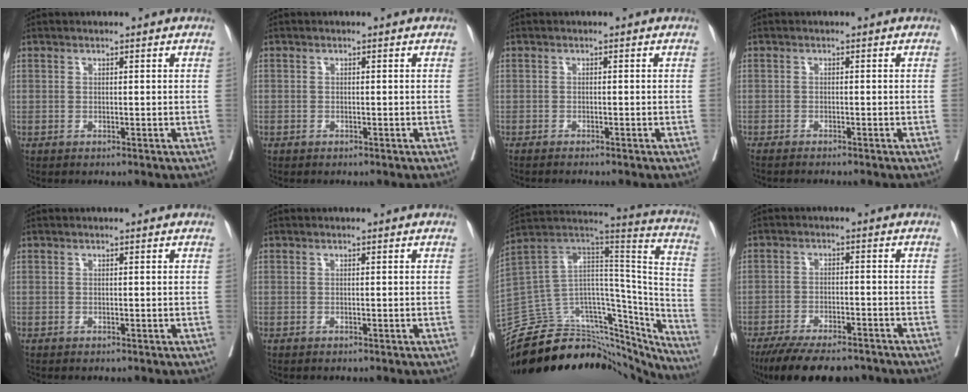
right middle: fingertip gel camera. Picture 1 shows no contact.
{"total": 0.8, "force": [-0.3, 0.7, -0.1], "torque": [-0.001, 0.006, -0.008]}
{"total": 2.7, "force": [-2.4, 0.0, 1.3], "torque": [-0.018, -0.002, -0.032]}
{"total": 3.6, "force": [-3.2, 0.1, 1.7], "torque": [-0.023, -0.005, -0.044]}
{"total": 0.0}
{"total": 0.0}
{"total": 41.0, "force": [-35.3, 13.9, 15.5], "torque": [-0.265, 0.003, -0.490]}
{"total": 12.9, "force": [-10.6, 3.8, 6.1], "torque": [-0.104, -0.013, -0.158]}